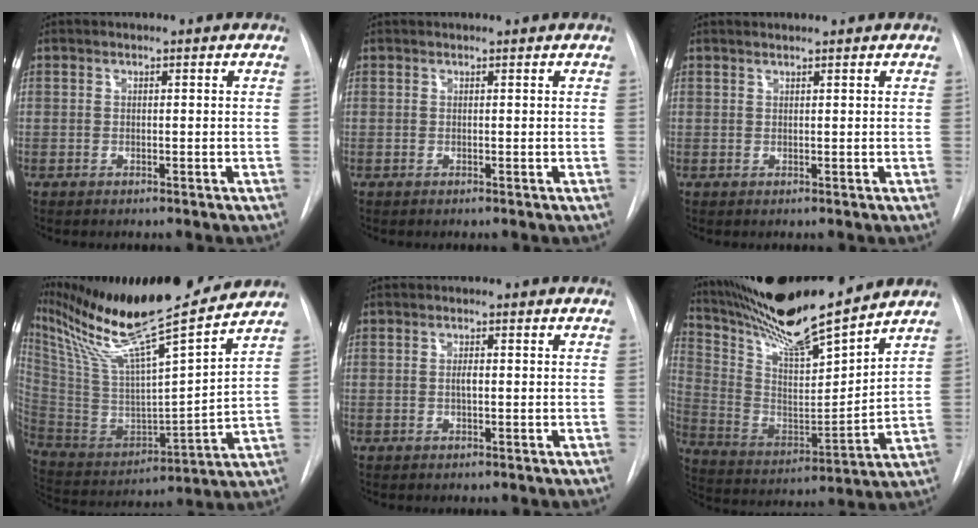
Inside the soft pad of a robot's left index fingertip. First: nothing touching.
{"total": 2.4, "force": [2.3, -0.1, 0.7], "torque": [-0.007, 0.026, 0.035]}
{"total": 1.9, "force": [1.8, -0.1, 0.5], "torque": [-0.008, 0.014, 0.031]}
{"total": 26.1, "force": [21.1, 1.0, 15.3], "torque": [-0.281, -0.015, 0.360]}
{"total": 0.8, "force": [0.0, 0.1, 0.7], "torque": [-0.016, -0.003, 0.000]}
{"total": 20.0, "force": [17.3, 1.0, 9.9], "torque": [-0.184, -0.014, 0.302]}